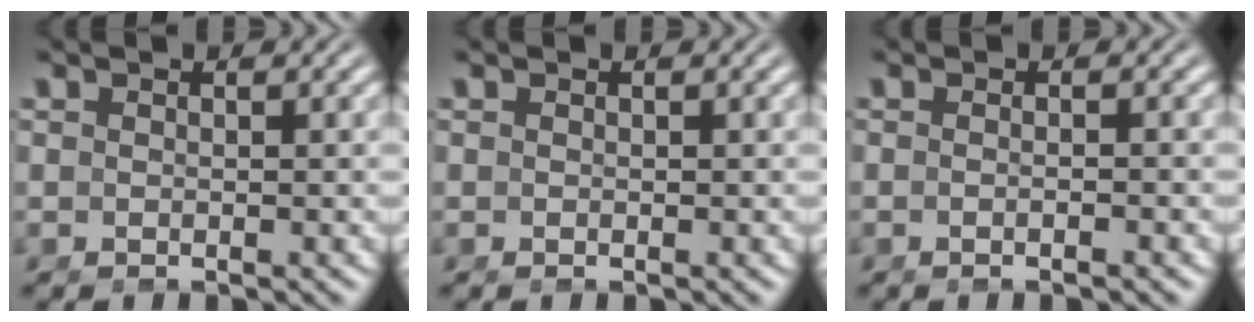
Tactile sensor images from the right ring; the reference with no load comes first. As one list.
[{"total": 0.0}, {"total": 1.5, "force": [-1.0, -0.5, 1.0], "torque": [-0.020, 0.001, -0.019]}]